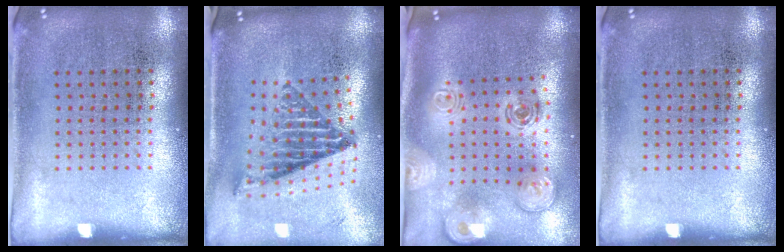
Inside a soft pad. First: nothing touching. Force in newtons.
{"total": 1.9, "press": 1.5, "slide": 1.2}
{"total": 2.6, "press": 1.8, "slide": 1.8}
{"total": 0.0}